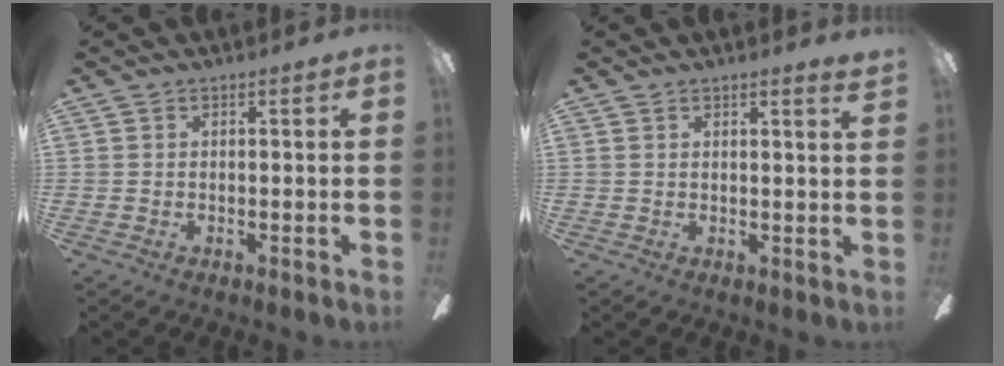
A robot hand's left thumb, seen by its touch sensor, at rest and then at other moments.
{"total": 1.8, "force": [1.5, -0.2, 1.0], "torque": [-0.014, -0.005, 0.024]}